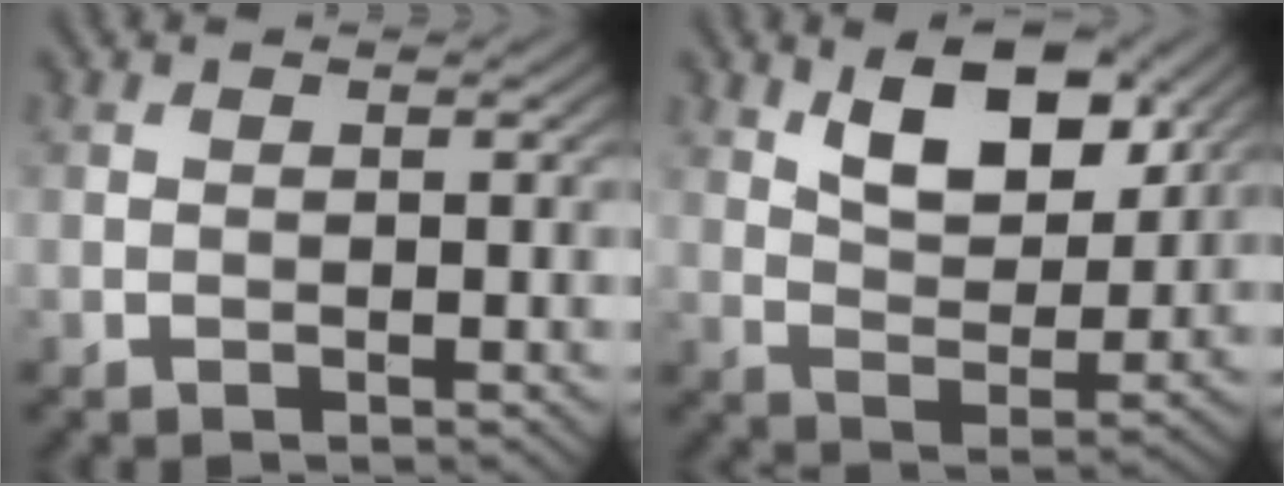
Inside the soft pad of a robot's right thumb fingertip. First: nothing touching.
{"total": 9.7, "force": [5.1, 4.7, 6.8], "torque": [-0.121, -0.003, 0.089]}